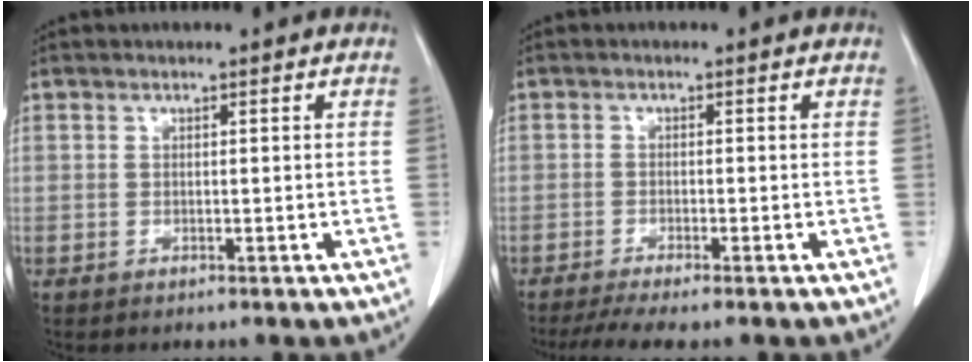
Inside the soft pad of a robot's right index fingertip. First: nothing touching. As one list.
[{"total": 5.0, "force": [-4.0, -0.2, 3.0], "torque": [-0.044, -0.010, -0.065]}]